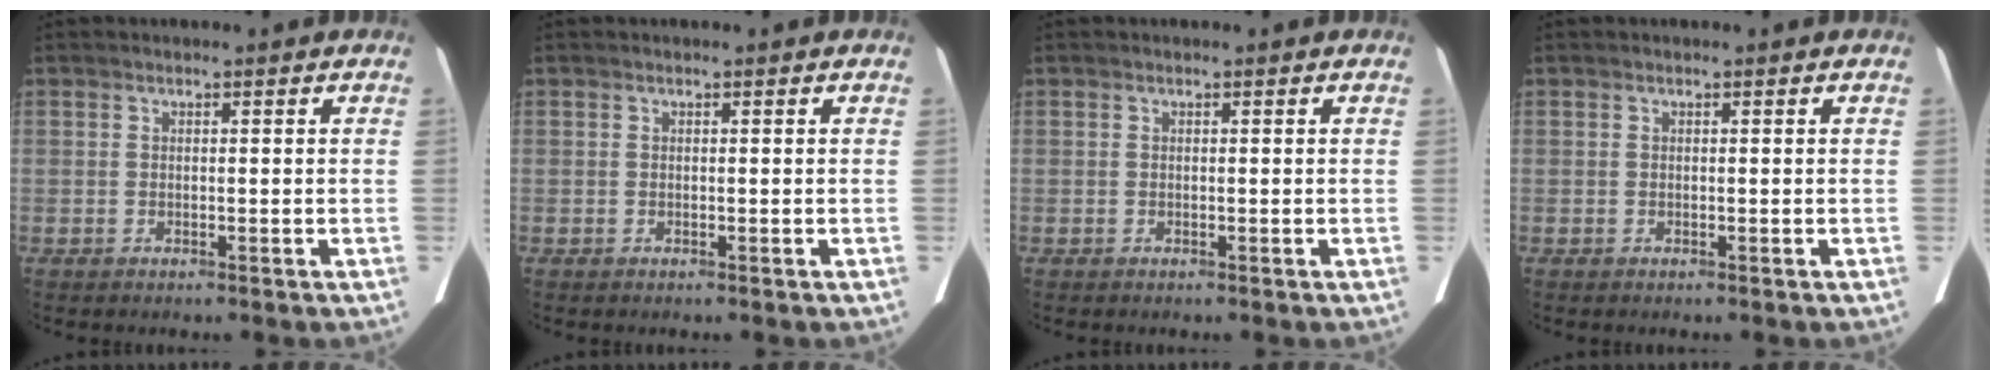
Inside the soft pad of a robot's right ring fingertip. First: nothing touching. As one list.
[{"total": 0.0}, {"total": 0.0}, {"total": 0.0}]